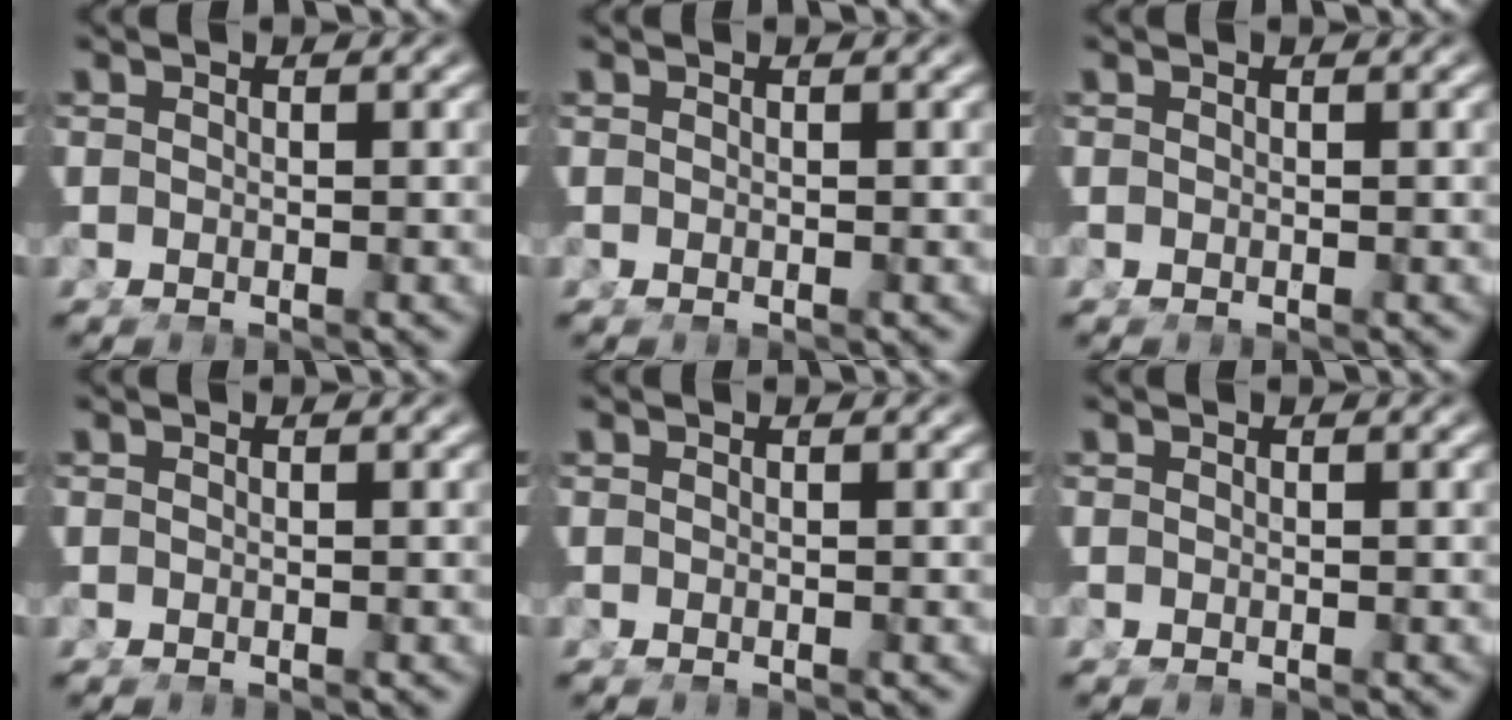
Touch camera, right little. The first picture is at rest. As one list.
[{"total": 0.0}, {"total": 0.0}, {"total": 0.0}, {"total": 0.0}, {"total": 0.0}]